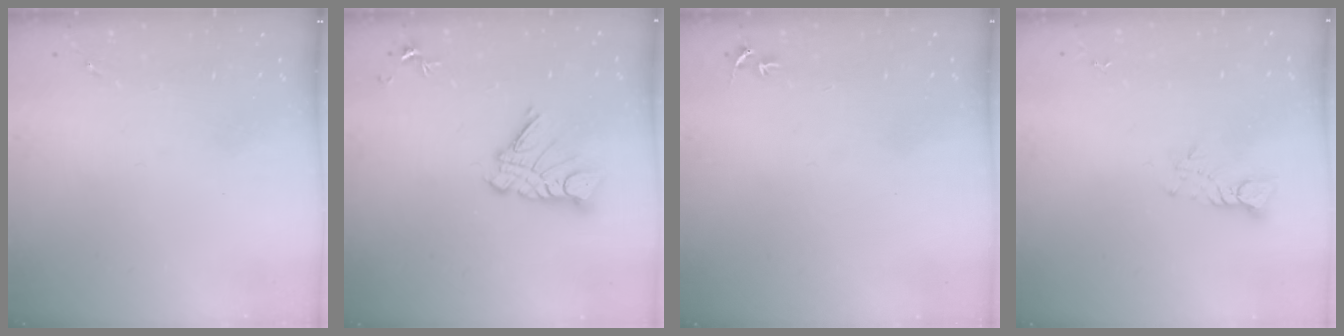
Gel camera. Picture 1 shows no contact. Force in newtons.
{"total": 11.1, "press": 11.0, "slide": 1.1}
{"total": 2.7, "press": 2.7, "slide": 0.3}
{"total": 3.8, "press": 3.7, "slide": 0.3}